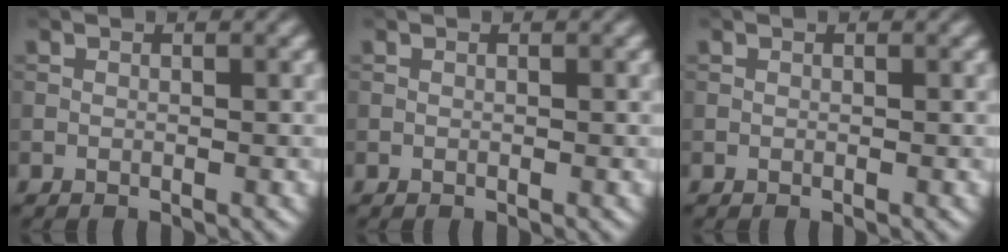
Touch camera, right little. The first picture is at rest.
{"total": 0.0}
{"total": 0.0}